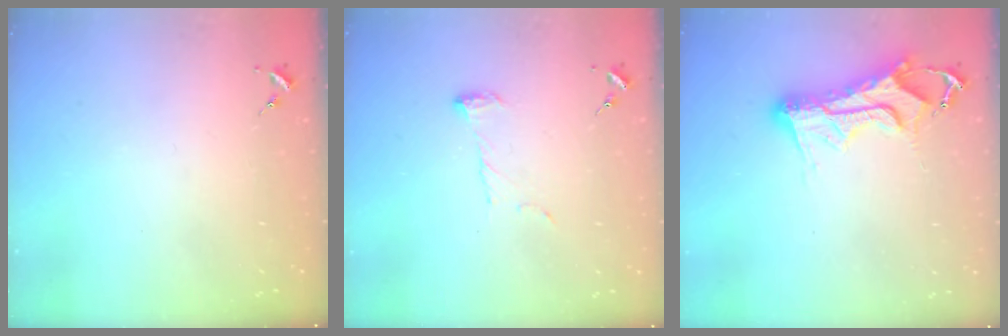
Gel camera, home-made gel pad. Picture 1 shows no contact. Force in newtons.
{"total": 6.9, "press": 6.8, "slide": 0.5}
{"total": 13.8, "press": 13.8, "slide": 1.2}